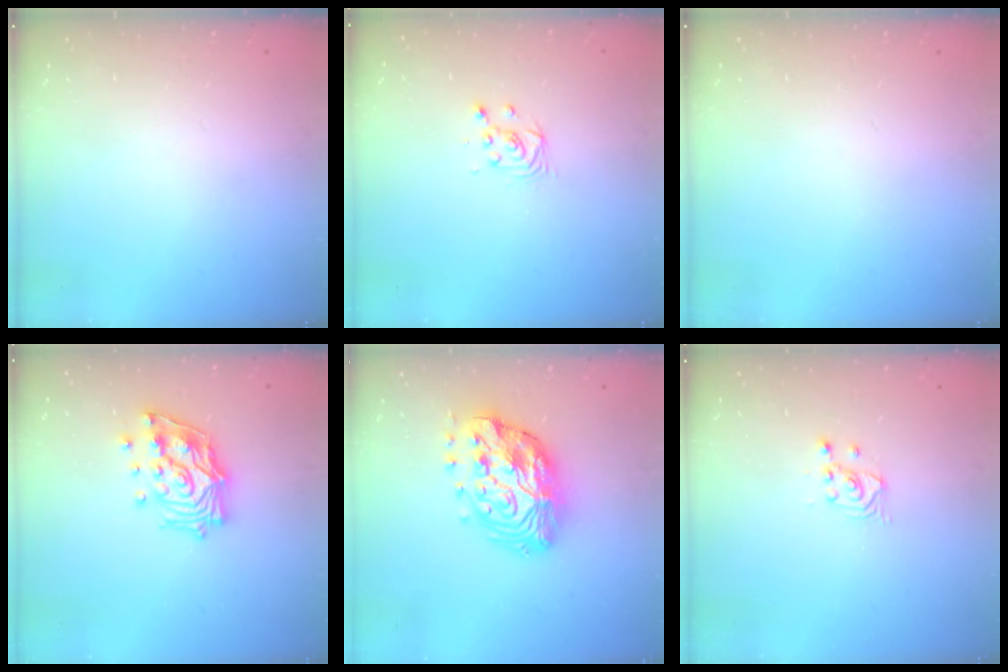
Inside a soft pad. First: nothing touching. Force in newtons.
{"total": 3.4, "press": 3.4, "slide": 0.3}
{"total": 0.0}
{"total": 17.0, "press": 16.8, "slide": 2.2}
{"total": 18.2, "press": 18.1, "slide": 1.3}
{"total": 2.7, "press": 2.7, "slide": 0.3}